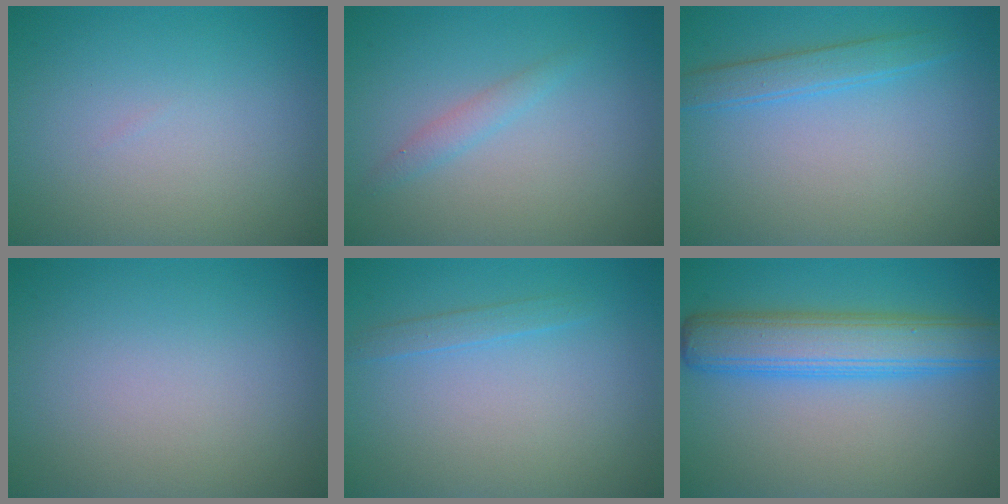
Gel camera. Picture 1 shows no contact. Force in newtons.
{"total": 1.2, "press": 1.2, "slide": 0.1}
{"total": 2.3, "press": 2.3, "slide": 0.1}
{"total": 0.0}
{"total": 1.1, "press": 1.1, "slide": 0.1}
{"total": 5.5, "press": 5.5, "slide": 0.3}